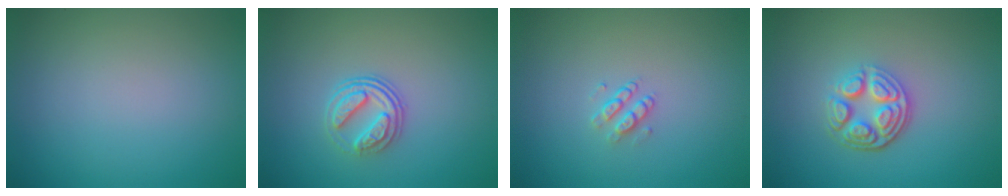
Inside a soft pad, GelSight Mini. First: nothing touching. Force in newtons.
{"total": 3.1, "press": 2.6, "slide": 1.7}
{"total": 1.4, "press": 1.0, "slide": 1.0}
{"total": 4.3, "press": 3.3, "slide": 2.7}